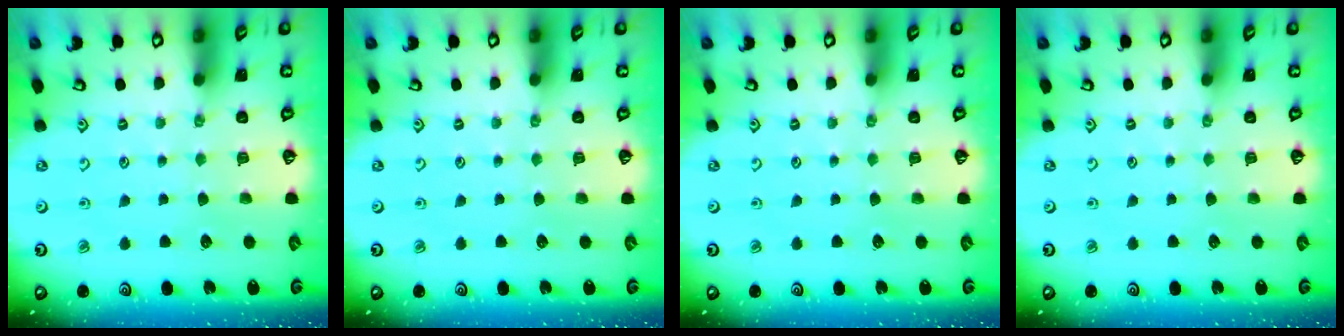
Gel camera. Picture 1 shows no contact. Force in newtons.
{"total": 0.0}
{"total": 0.0}
{"total": 0.0}